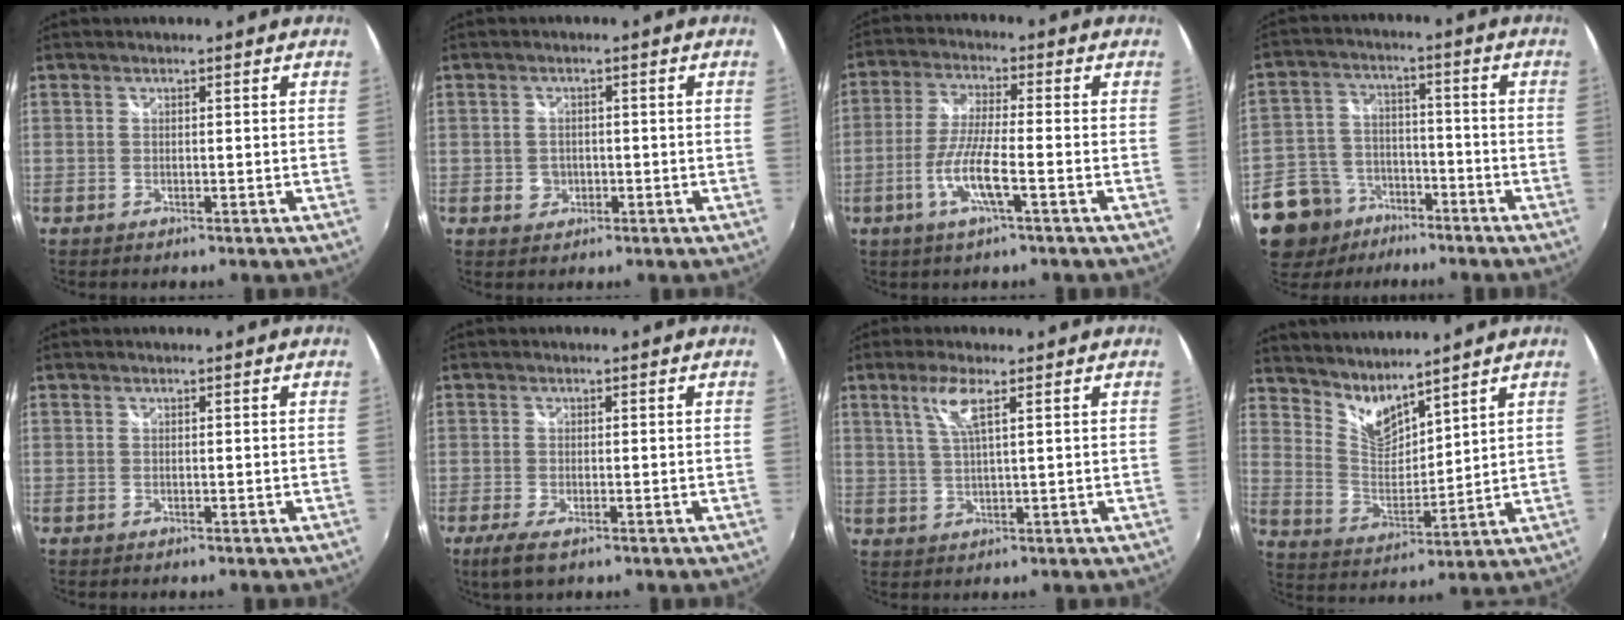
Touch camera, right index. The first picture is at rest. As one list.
[{"total": 3.1, "force": [-0.7, 2.8, 0.9], "torque": [-0.019, 0.001, -0.009]}, {"total": 8.4, "force": [-3.3, 0.7, 7.7], "torque": [-0.161, -0.006, -0.065]}, {"total": 13.2, "force": [-7.9, 9.8, 4.0], "torque": [-0.117, 0.023, -0.124]}, {"total": 0.0}, {"total": 4.0, "force": [-2.2, 1.3, 3.1], "torque": [-0.070, -0.014, -0.037]}, {"total": 5.0, "force": [2.4, 0.5, 4.4], "torque": [-0.090, 0.001, 0.049]}, {"total": 8.3, "force": [7.4, 2.1, 3.1], "torque": [-0.058, -0.010, 0.145]}]